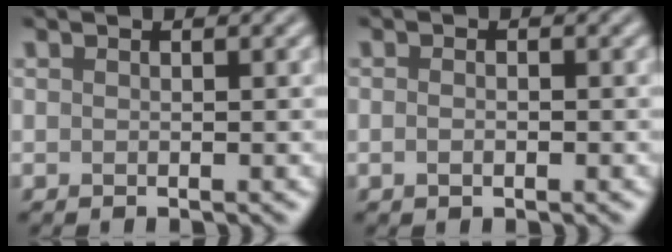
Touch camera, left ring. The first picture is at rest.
{"total": 1.3, "force": [-0.2, 0.8, 1.1], "torque": [-0.015, -0.003, -0.004]}